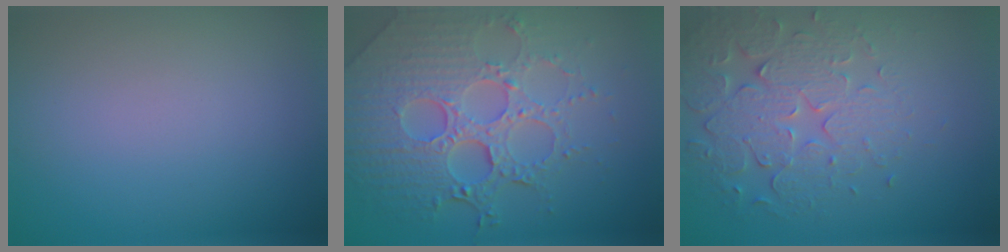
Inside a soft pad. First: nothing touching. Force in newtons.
{"total": 8.2, "press": 6.0, "slide": 5.6}
{"total": 5.0, "press": 4.4, "slide": 2.3}